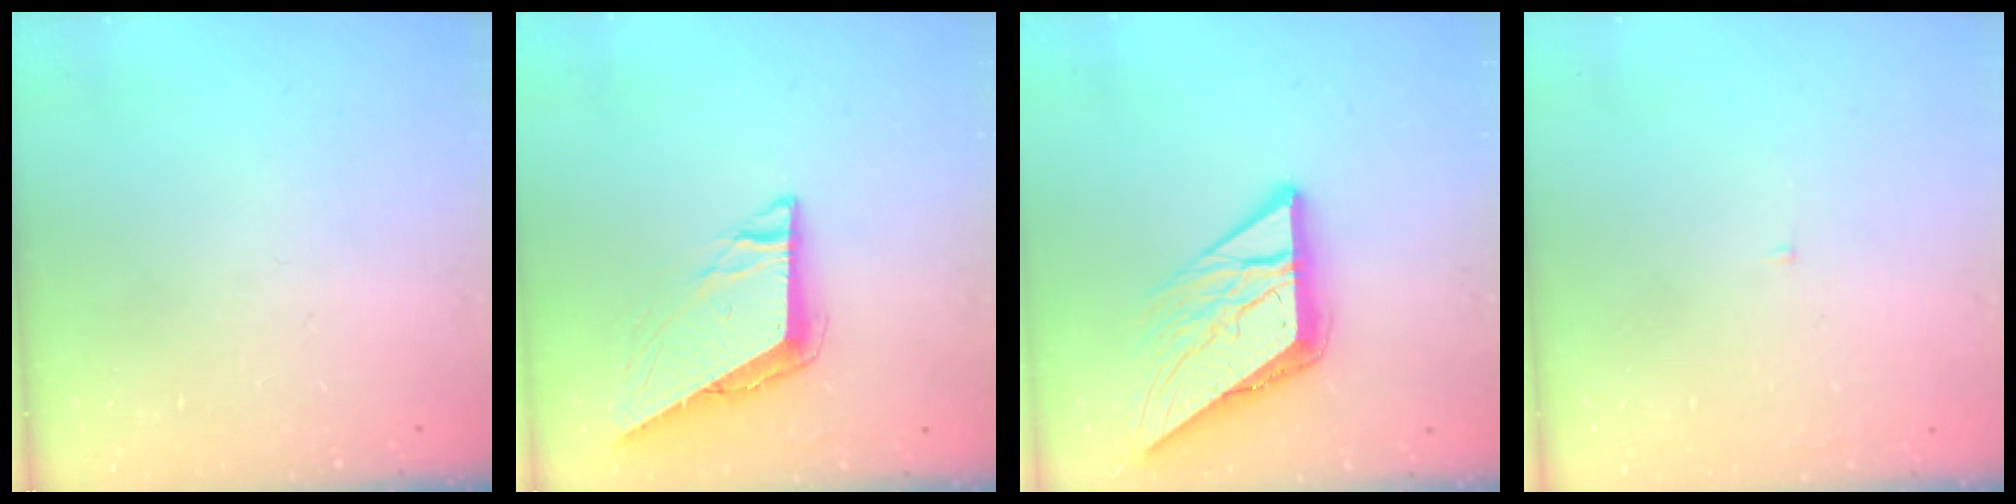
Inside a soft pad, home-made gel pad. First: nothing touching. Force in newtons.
{"total": 8.0, "press": 8.0, "slide": 0.8}
{"total": 11.5, "press": 11.4, "slide": 1.1}
{"total": 2.1, "press": 2.1, "slide": 0.2}